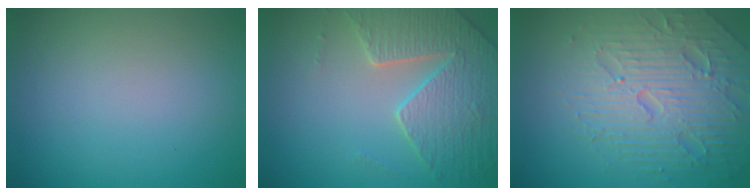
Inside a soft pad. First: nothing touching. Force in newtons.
{"total": 4.6, "press": 4.5, "slide": 1.3}
{"total": 5.6, "press": 5.4, "slide": 1.4}